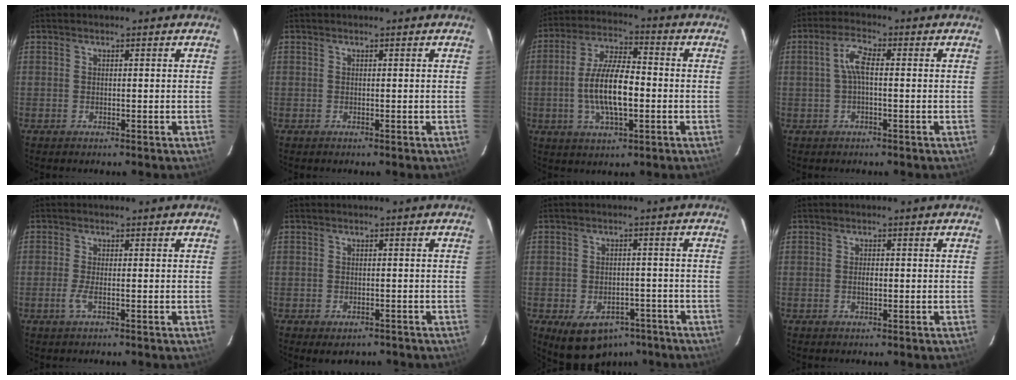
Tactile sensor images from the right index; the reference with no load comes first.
{"total": 0.0}
{"total": 11.8, "force": [-1.9, 4.3, 10.8], "torque": [-0.216, 0.003, -0.034]}
{"total": 4.2, "force": [0.0, 1.3, 4.0], "torque": [-0.082, 0.011, 0.001]}
{"total": 2.4, "force": [-1.0, 0.3, 2.1], "torque": [-0.045, -0.004, -0.019]}
{"total": 3.8, "force": [-2.5, 2.2, 1.8], "torque": [-0.033, -0.012, -0.030]}
{"total": 11.3, "force": [-6.7, 7.5, 5.2], "torque": [-0.104, 0.007, -0.074]}
{"total": 1.5, "force": [-0.3, 0.8, 1.3], "torque": [-0.022, 0.001, -0.005]}